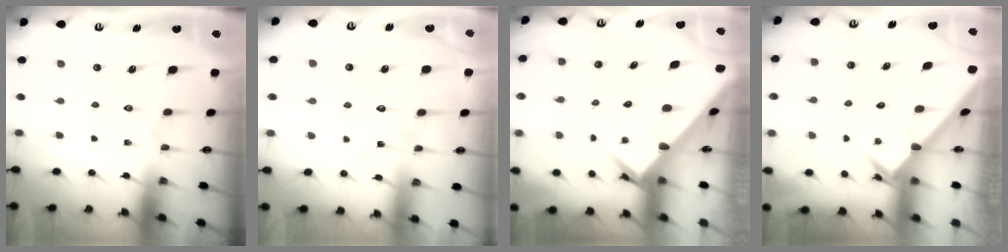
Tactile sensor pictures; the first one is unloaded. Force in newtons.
{"total": 6.3, "press": 6.3, "slide": 0.6}
{"total": 3.9, "press": 3.9, "slide": 0.3}
{"total": 2.4, "press": 2.4, "slide": 0.2}